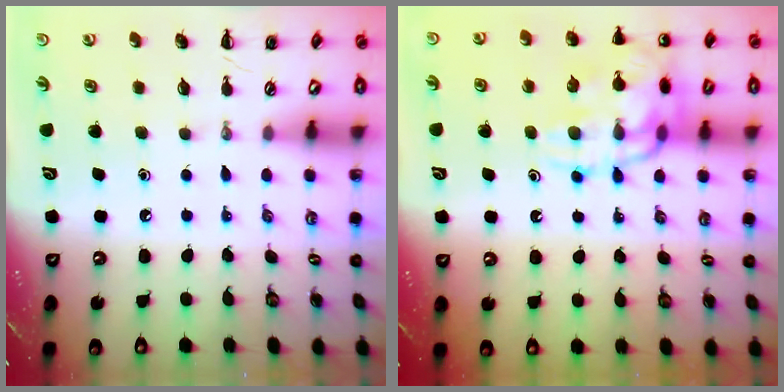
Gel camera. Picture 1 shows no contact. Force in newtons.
{"total": 17.3, "press": 17.1, "slide": 2.4}